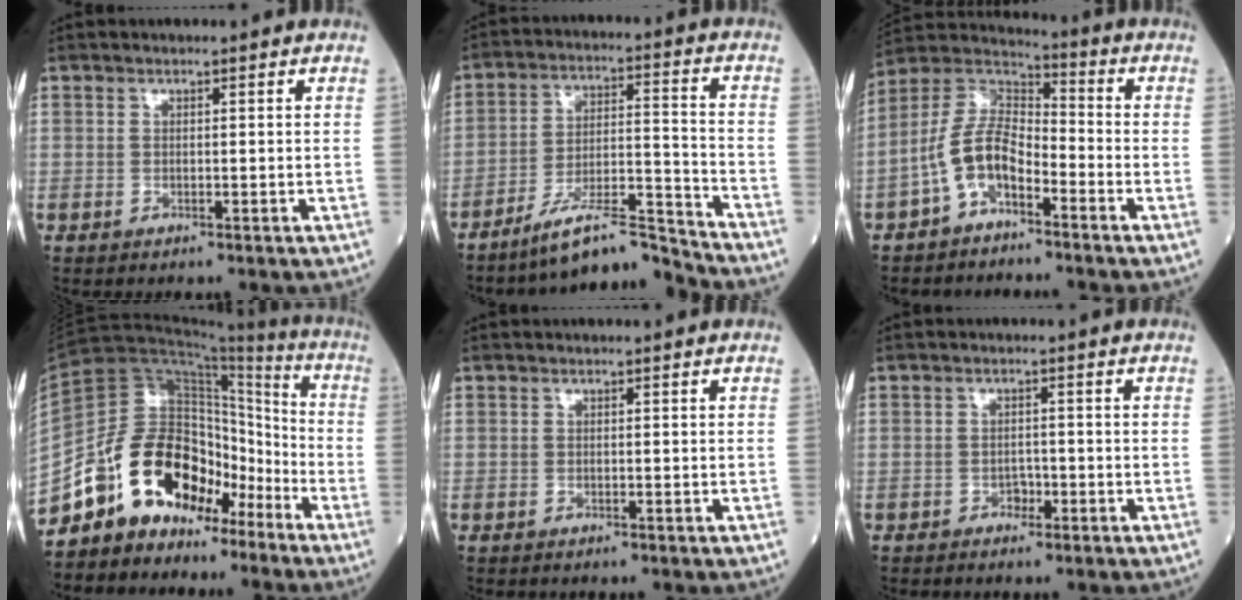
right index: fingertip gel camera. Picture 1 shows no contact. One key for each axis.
{"total": 10.6, "fx": -9.8, "fy": -0.2, "fz": 3.9, "tx": -0.060, "ty": 0.025, "tz": -0.169}
{"total": 9.2, "fx": -4.3, "fy": 4.4, "fz": 6.8, "tx": -0.152, "ty": 0.025, "tz": -0.089}
{"total": 16.5, "fx": -10.8, "fy": 9.6, "fz": 8.0, "tx": -0.151, "ty": 0.074, "tz": -0.186}
{"total": 0.0}
{"total": 1.5, "fx": -0.8, "fy": 1.1, "fz": 0.8, "tx": -0.008, "ty": 0.005, "tz": -0.012}